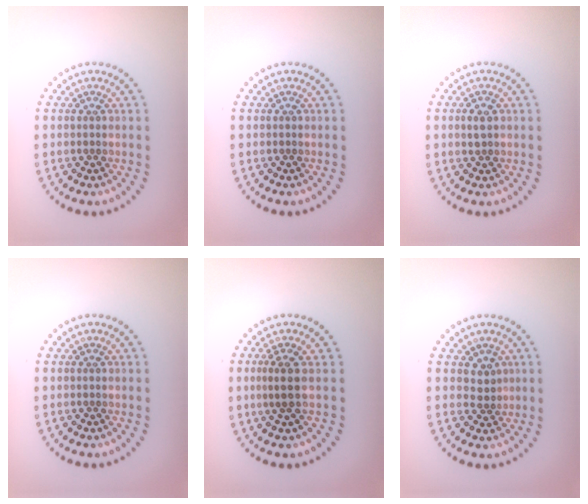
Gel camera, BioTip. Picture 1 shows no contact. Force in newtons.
{"total": 0.0}
{"total": 1.3, "press": 1.3, "slide": 0.1}
{"total": 0.0}
{"total": 2.0, "press": 1.5, "slide": 1.3}
{"total": 1.6, "press": 1.3, "slide": 0.9}